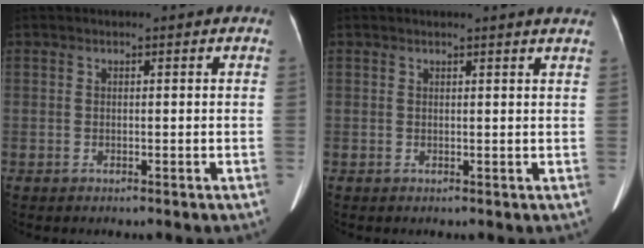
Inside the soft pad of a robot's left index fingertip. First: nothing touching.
{"total": 2.9, "force": [2.6, -0.6, 1.1], "torque": [-0.019, -0.002, 0.020]}